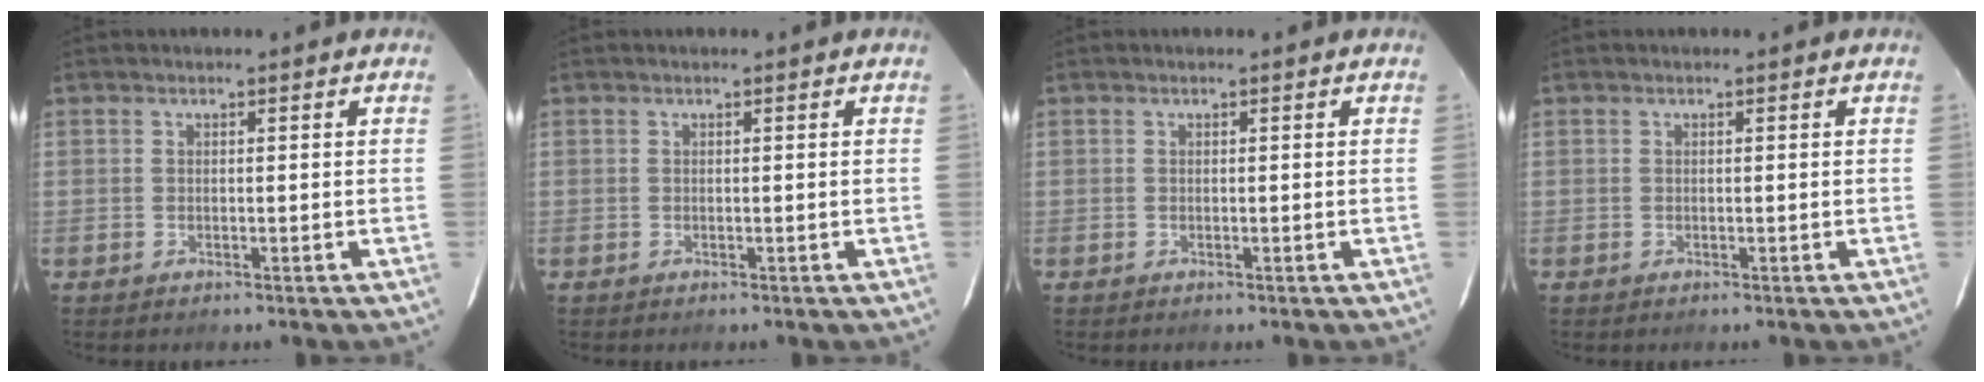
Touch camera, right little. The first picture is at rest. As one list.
[{"total": 0.0}, {"total": 0.0}, {"total": 0.0}]